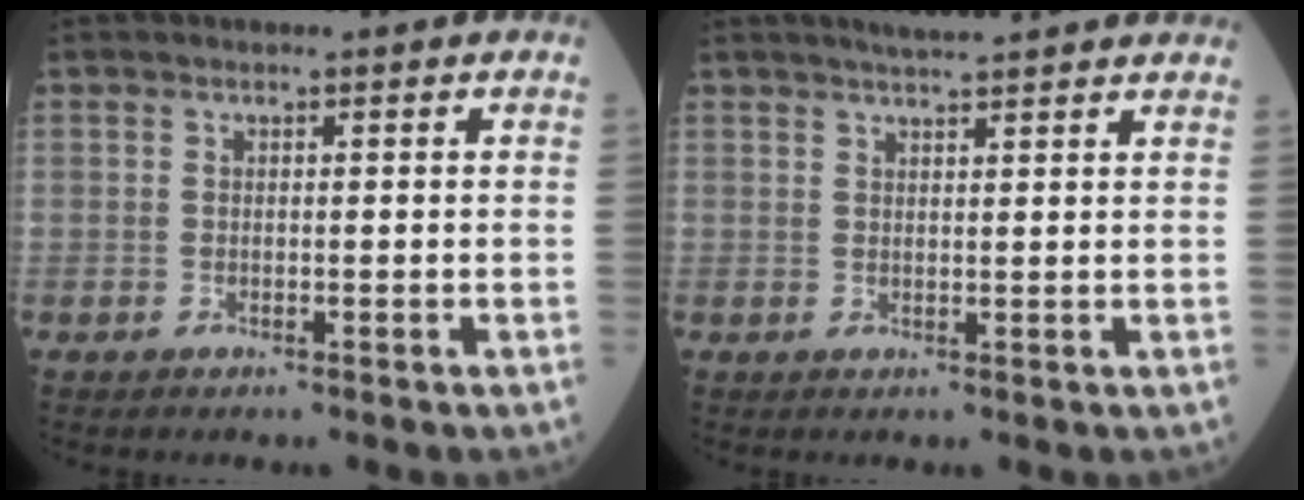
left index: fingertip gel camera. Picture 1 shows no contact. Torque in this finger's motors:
{"motor_torque": [0.06, -0.11, -0.07, 0.01]}